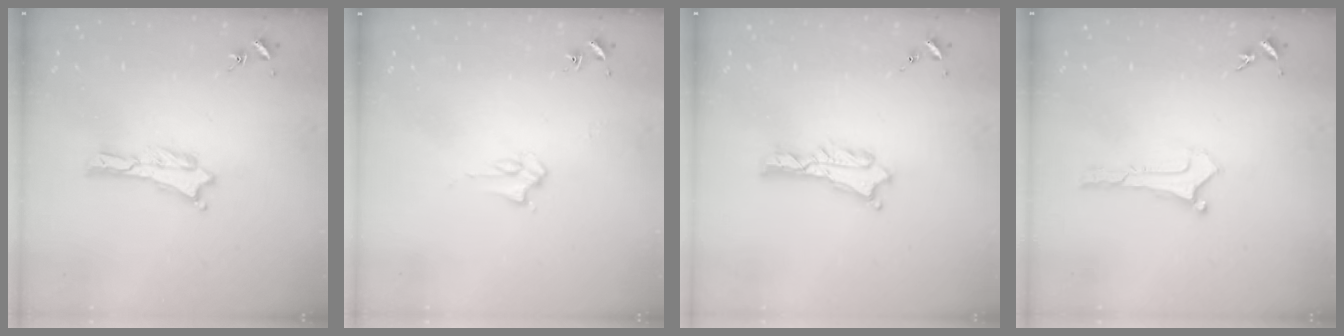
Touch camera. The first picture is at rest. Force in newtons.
{"total": 2.8, "press": 2.8, "slide": 0.4}
{"total": 1.3, "press": 1.3, "slide": 0.1}
{"total": 0.0}